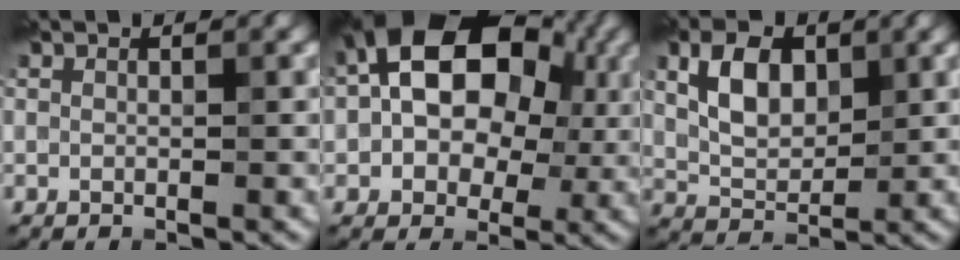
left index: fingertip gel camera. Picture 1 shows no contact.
{"total": 14.0, "force": [2.1, 9.5, 10.0], "torque": [-0.139, 0.030, 0.027]}
{"total": 4.8, "force": [1.4, 2.9, 3.5], "torque": [-0.069, 0.003, 0.025]}